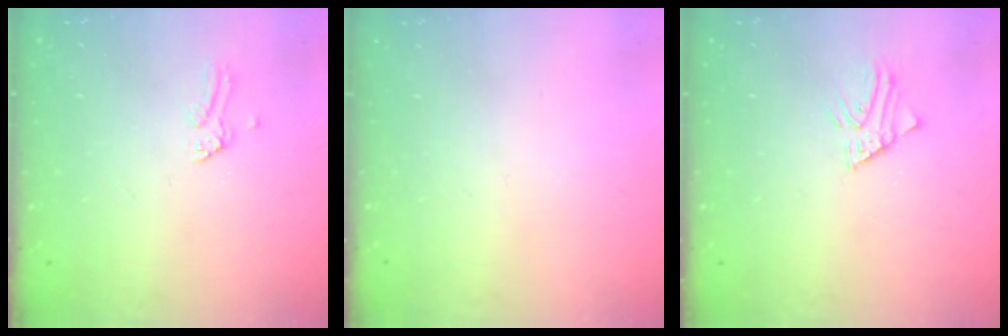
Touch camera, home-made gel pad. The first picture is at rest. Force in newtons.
{"total": 0.0}
{"total": 2.5, "press": 2.5, "slide": 0.2}